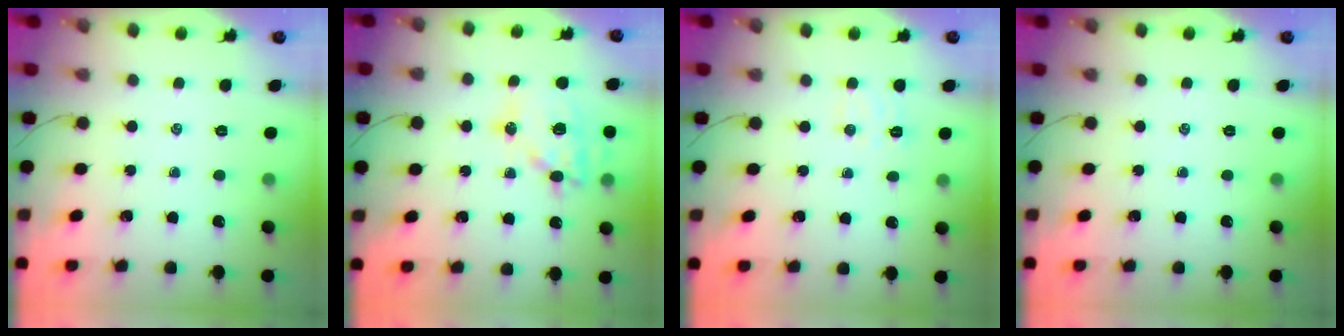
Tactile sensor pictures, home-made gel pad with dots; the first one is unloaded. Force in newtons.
{"total": 16.1, "press": 15.9, "slide": 3.0}
{"total": 5.5, "press": 5.4, "slide": 1.3}
{"total": 0.0}